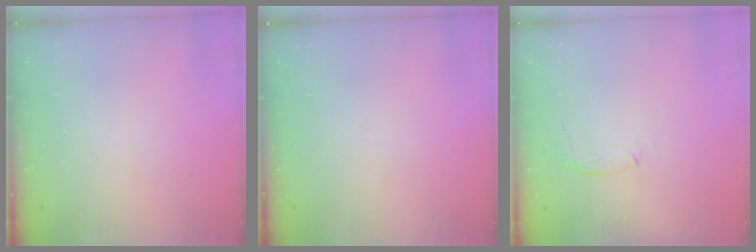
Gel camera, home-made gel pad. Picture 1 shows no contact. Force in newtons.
{"total": 0.0}
{"total": 5.6, "press": 5.5, "slide": 0.9}